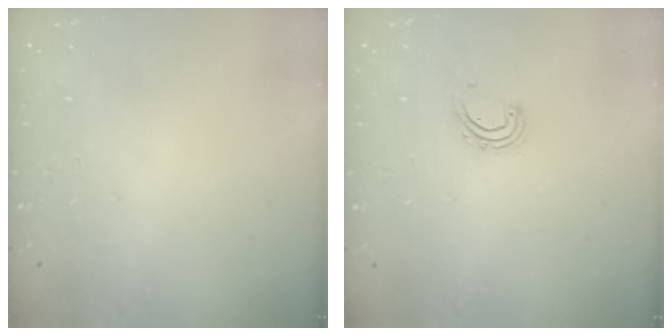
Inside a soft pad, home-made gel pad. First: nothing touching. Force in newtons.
{"total": 3.9, "press": 3.9, "slide": 0.2}